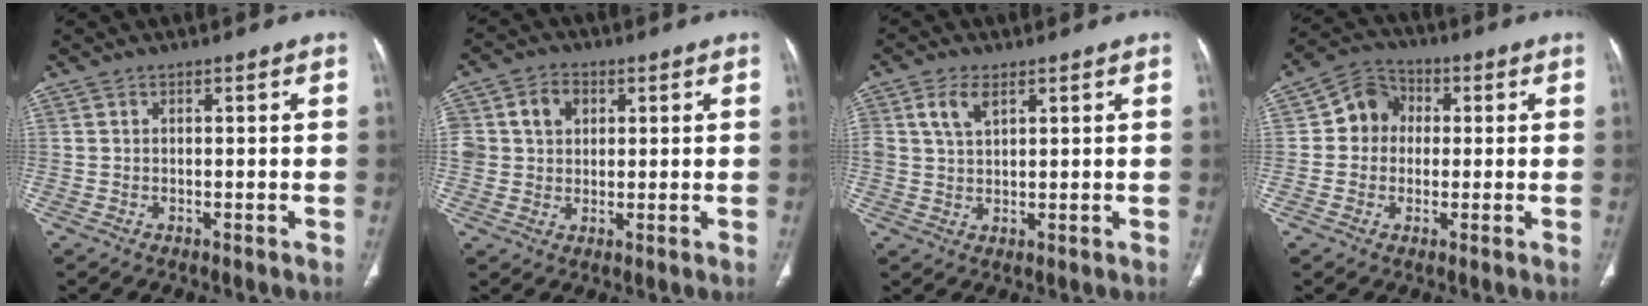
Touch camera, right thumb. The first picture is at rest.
{"total": 8.6, "force": [1.7, 7.9, 3.0], "torque": [-0.033, 0.014, 0.032]}
{"total": 4.5, "force": [2.1, 2.3, 3.1], "torque": [-0.060, -0.003, 0.045]}
{"total": 7.8, "force": [0.6, 6.9, 3.5], "torque": [-0.030, 0.017, -0.005]}